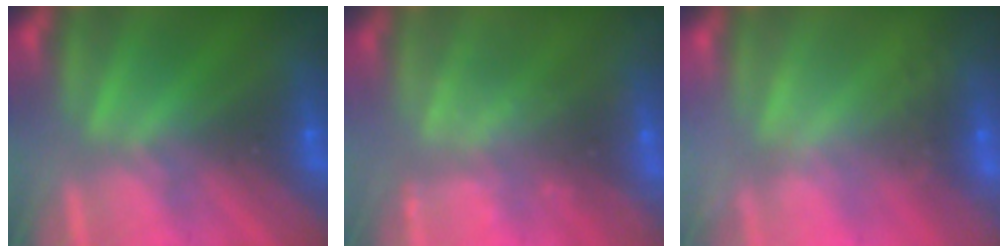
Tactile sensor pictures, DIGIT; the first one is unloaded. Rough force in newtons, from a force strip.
{"total": 2.3}
{"total": 2.4}